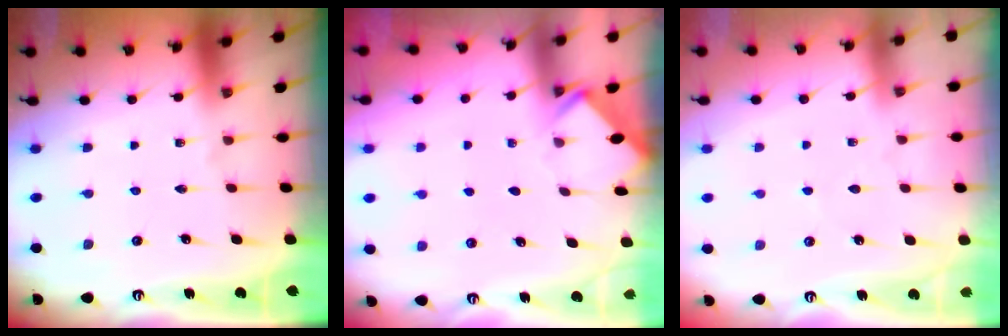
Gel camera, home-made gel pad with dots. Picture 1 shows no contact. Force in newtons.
{"total": 4.2, "press": 4.2, "slide": 0.3}
{"total": 3.0, "press": 2.9, "slide": 0.4}